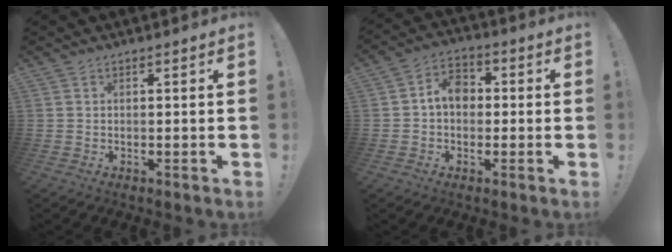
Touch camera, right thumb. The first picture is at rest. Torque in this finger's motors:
{"motor_torque": [-0.03, 0.03, 0.00, 0.00, 0.00]}